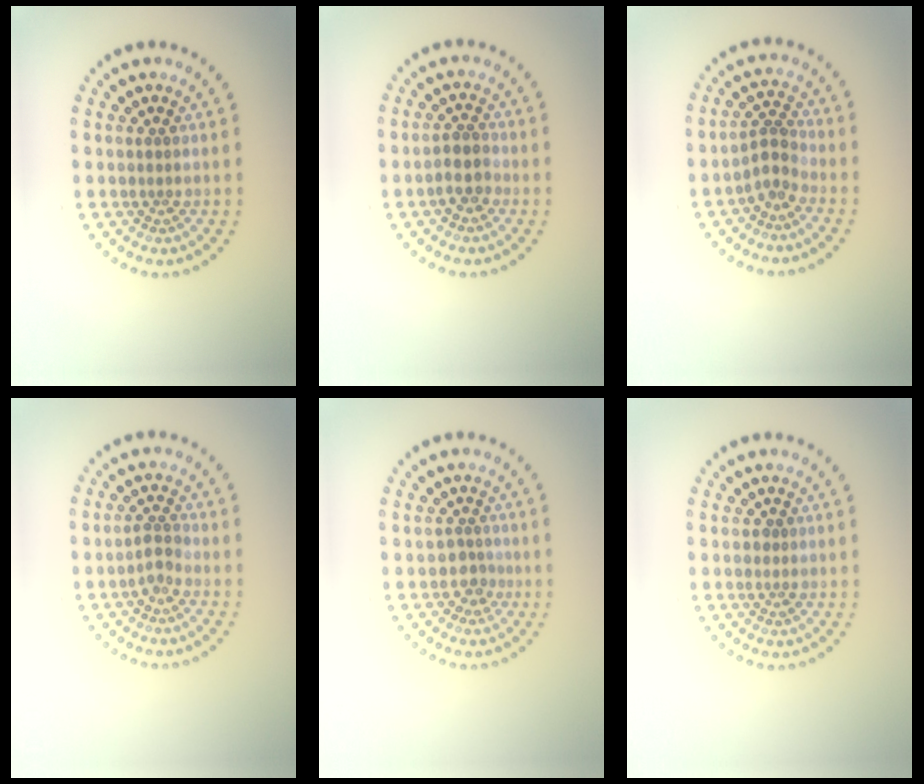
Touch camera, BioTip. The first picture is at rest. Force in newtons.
{"total": 2.1, "press": 1.8, "slide": 1.0}
{"total": 2.2, "press": 1.5, "slide": 1.6}
{"total": 1.6, "press": 1.3, "slide": 1.0}
{"total": 1.8, "press": 1.2, "slide": 1.3}
{"total": 0.6, "press": 0.6, "slide": 0.2}